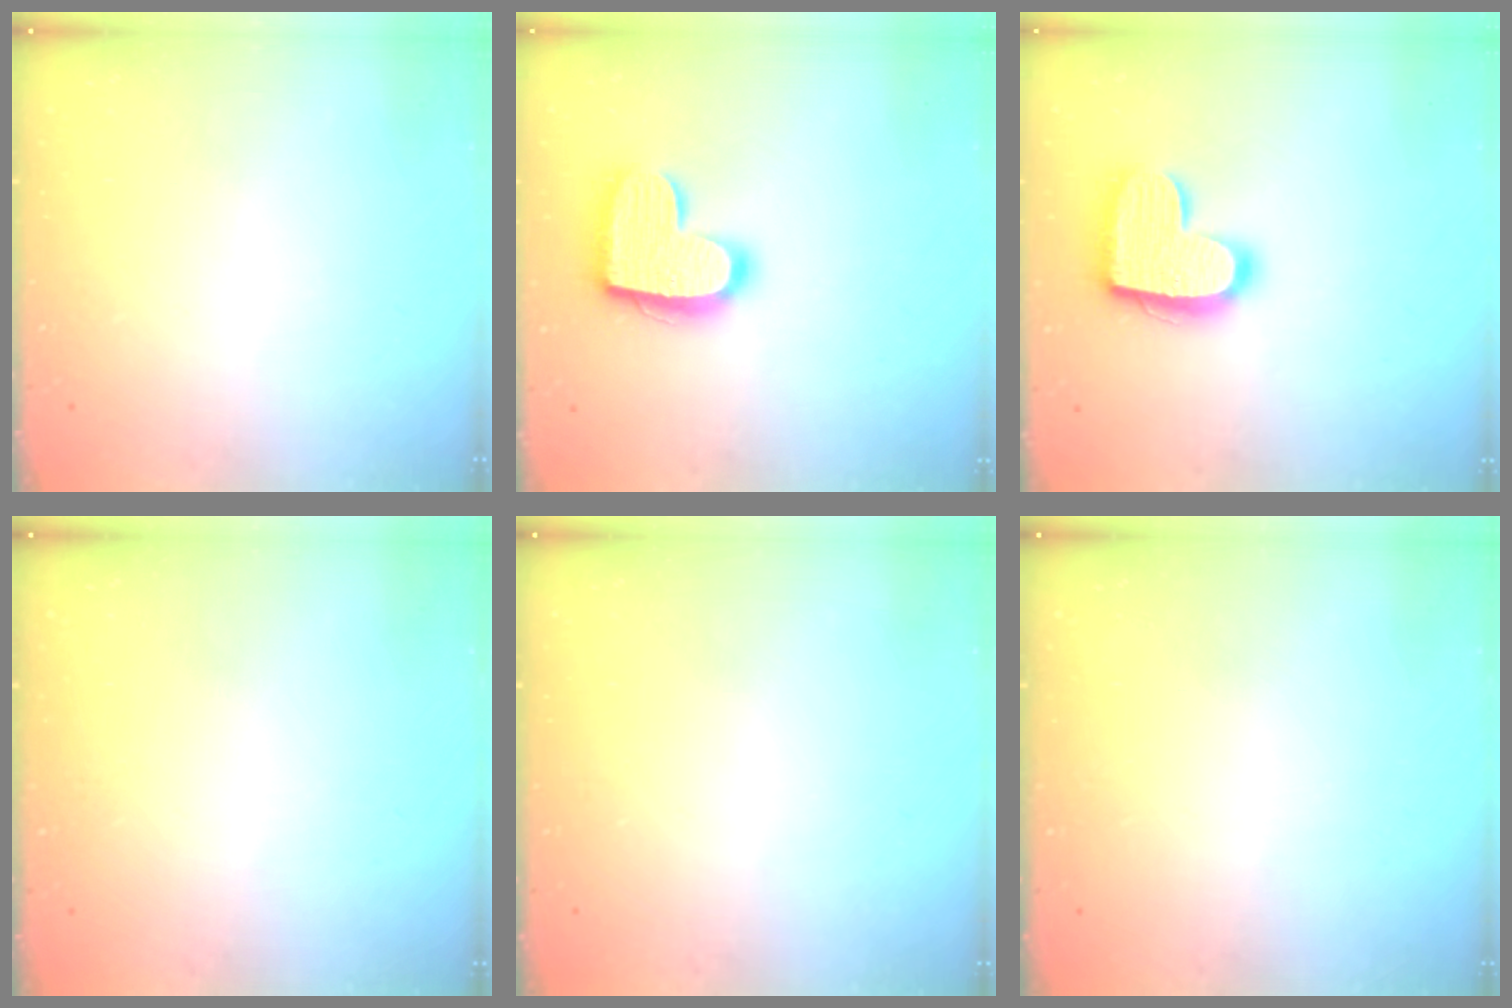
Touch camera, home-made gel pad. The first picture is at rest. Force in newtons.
{"total": 15.6, "press": 15.6, "slide": 0.8}
{"total": 15.6, "press": 15.6, "slide": 0.8}
{"total": 0.0}
{"total": 0.0}
{"total": 0.0}